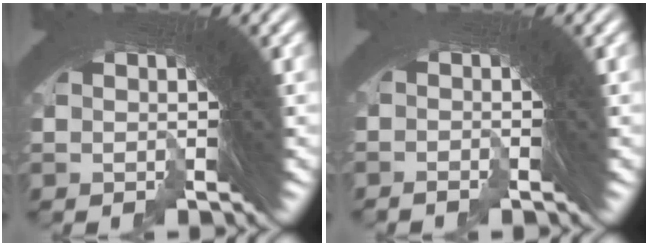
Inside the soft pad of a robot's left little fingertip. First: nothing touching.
{"total": 1.4, "force": [-1.1, -0.3, -0.9], "torque": [0.011, -0.004, -0.019]}